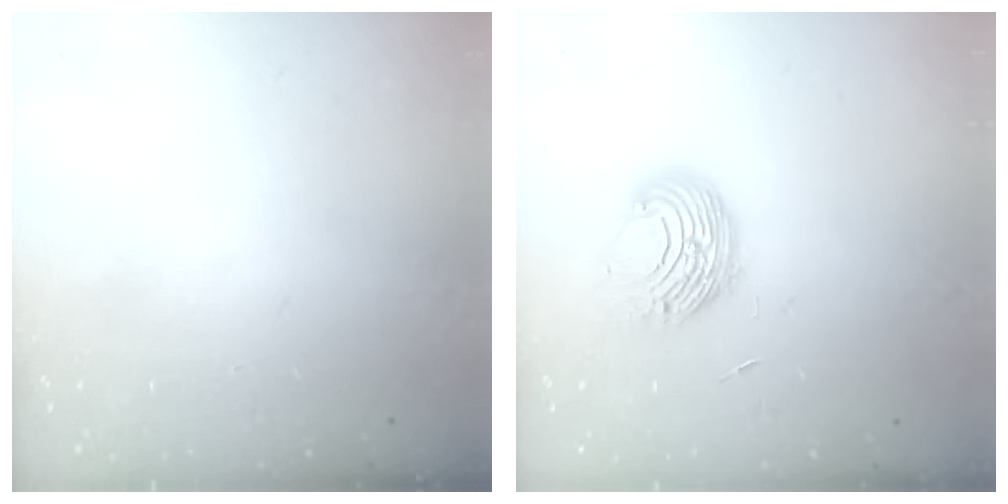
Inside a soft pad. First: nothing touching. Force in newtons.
{"total": 9.6, "press": 9.6, "slide": 0.7}